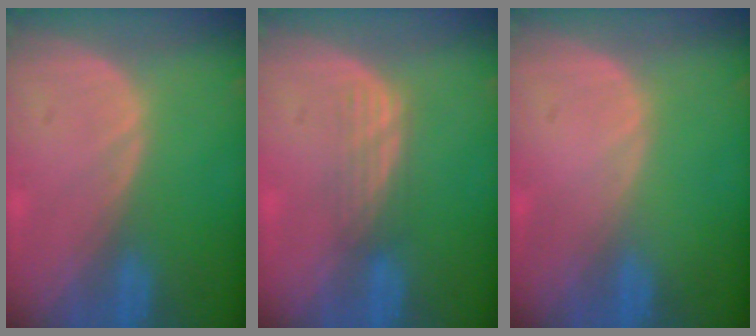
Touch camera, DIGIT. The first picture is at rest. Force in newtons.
{"total": 3.1, "press": 2.6, "slide": 1.6}
{"total": 0.0}